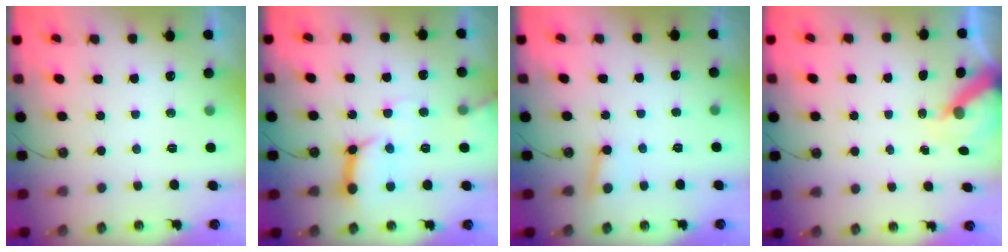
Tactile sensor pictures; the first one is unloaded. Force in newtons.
{"total": 12.2, "press": 12.2, "slide": 1.2}
{"total": 2.9, "press": 2.9, "slide": 0.3}
{"total": 6.0, "press": 6.0, "slide": 0.7}